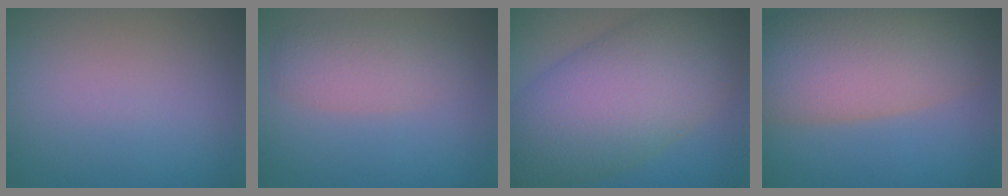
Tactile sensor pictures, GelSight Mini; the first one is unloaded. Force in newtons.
{"total": 3.0, "press": 3.0, "slide": 0.2}
{"total": 12.3, "press": 12.2, "slide": 0.4}
{"total": 10.8, "press": 10.8, "slide": 0.7}